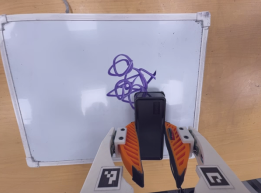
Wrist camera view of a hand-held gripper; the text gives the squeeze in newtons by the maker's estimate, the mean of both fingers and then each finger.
{"total": 6.5, "left": 5.2, "right": 7.8}